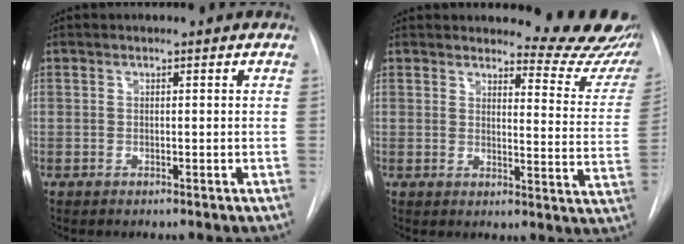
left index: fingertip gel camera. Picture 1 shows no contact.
{"total": 13.8, "force": [13.3, 2.5, 2.8], "torque": [-0.003, -0.082, 0.124]}